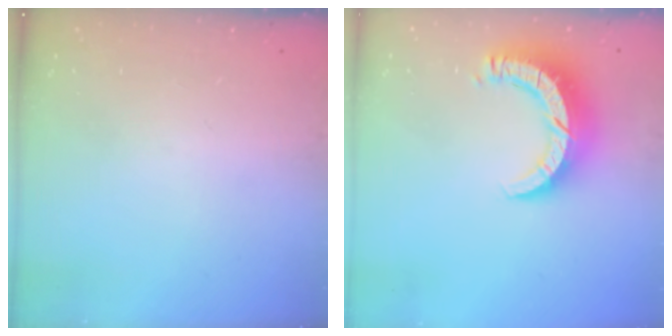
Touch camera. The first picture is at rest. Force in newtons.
{"total": 10.3, "press": 10.2, "slide": 1.0}